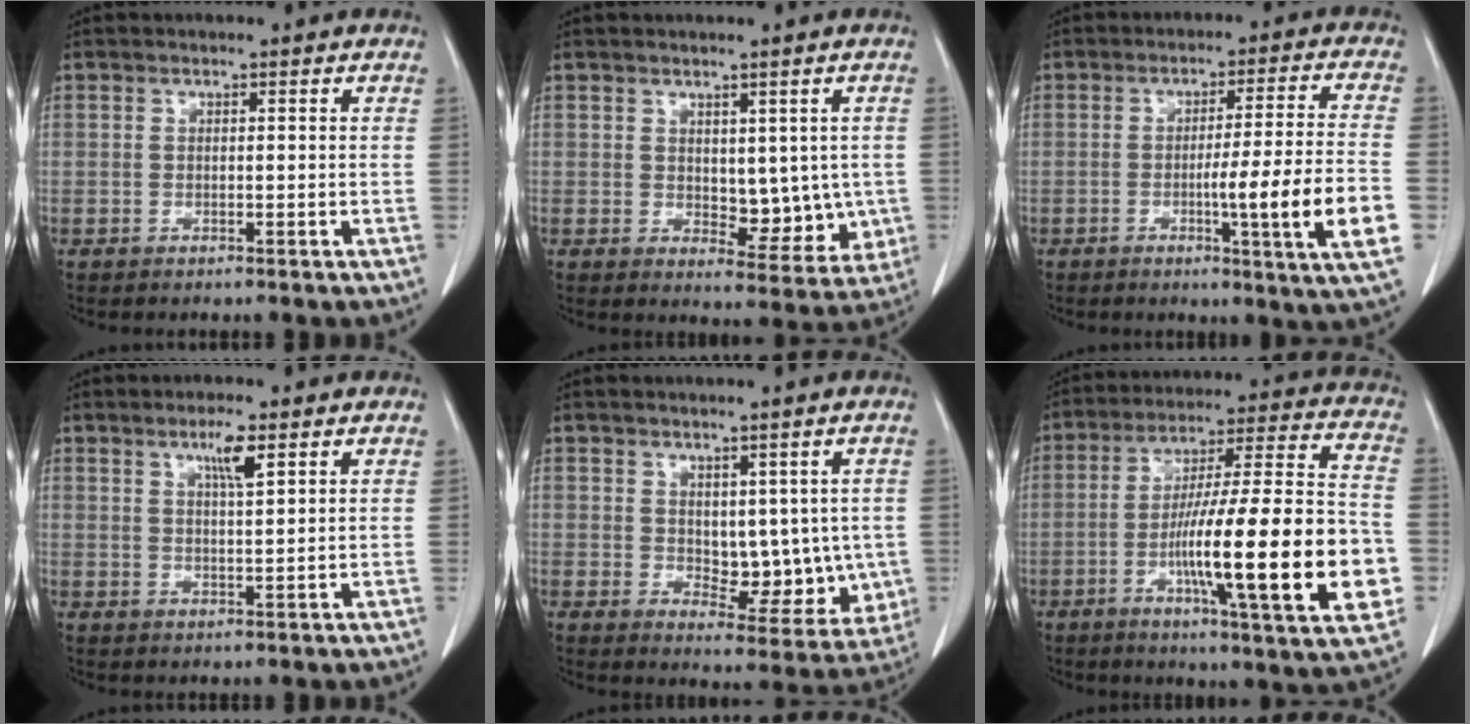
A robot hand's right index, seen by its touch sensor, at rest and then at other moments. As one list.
[{"total": 7.3, "force": [0.2, 4.2, 6.0], "torque": [-0.054, -0.006, 0.016]}, {"total": 13.1, "force": [-3.5, -1.5, 12.5], "torque": [-0.185, -0.018, -0.057]}, {"total": 3.9, "force": [2.2, 0.1, 3.2], "torque": [-0.058, -0.003, 0.039]}, {"total": 9.4, "force": [0.5, 5.4, 7.6], "torque": [-0.080, -0.005, 0.023]}, {"total": 24.5, "force": [-5.9, 1.6, 23.7], "torque": [-0.333, -0.005, -0.093]}]